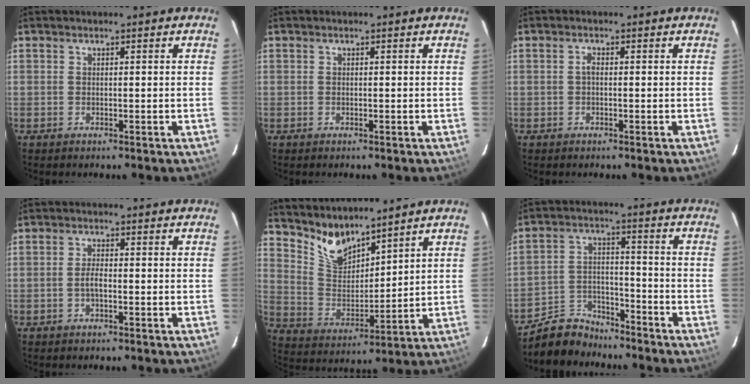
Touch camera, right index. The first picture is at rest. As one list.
[{"total": 0.0}, {"total": 0.9, "force": [-0.2, 0.4, 0.8], "torque": [-0.015, 0.006, -0.004]}, {"total": 2.1, "force": [-0.8, 0.6, 1.9], "torque": [-0.039, 0.002, -0.015]}, {"total": 9.2, "force": [8.1, 2.9, 3.2], "torque": [-0.066, -0.005, 0.166]}, {"total": 9.2, "force": [-8.3, 3.8, 1.3], "torque": [-0.048, 0.022, -0.145]}]